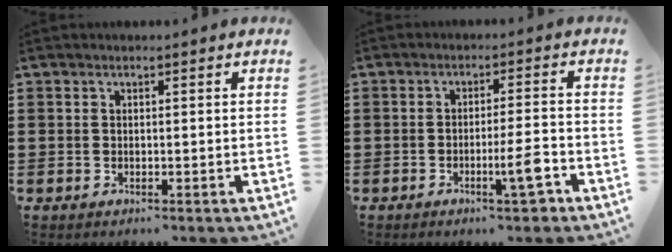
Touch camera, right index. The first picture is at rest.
{"total": 5.9, "force": [-2.5, 0.8, 5.3], "torque": [-0.084, -0.001, -0.042]}